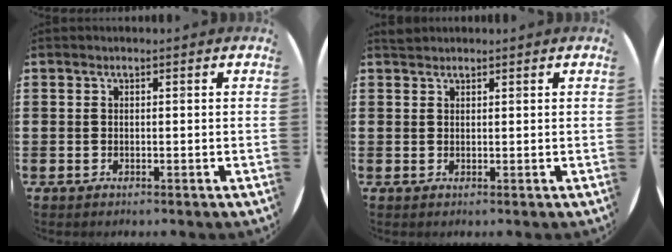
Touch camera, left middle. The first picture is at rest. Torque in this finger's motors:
{"motor_torque": [0.26, -0.20, -0.05, -0.01]}